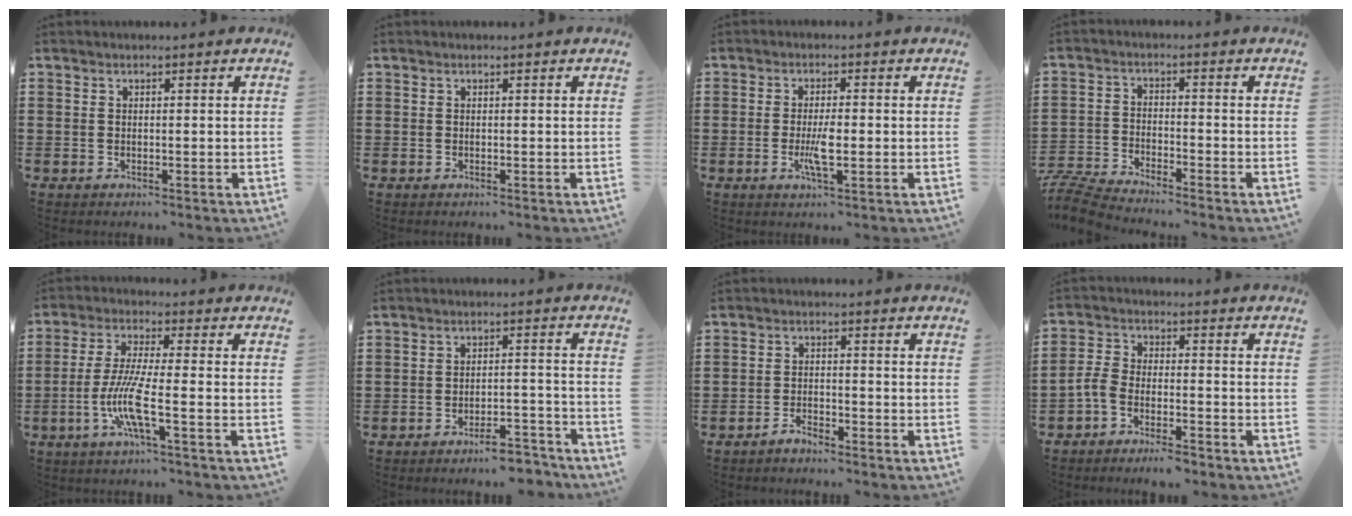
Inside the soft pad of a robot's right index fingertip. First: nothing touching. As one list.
[{"total": 0.0}, {"total": 3.8, "force": [-0.8, 0.8, 3.7], "torque": [-0.079, -0.005, -0.019]}, {"total": 5.5, "force": [-5.5, 0.1, 0.9], "torque": [-0.041, -0.006, -0.115]}, {"total": 8.3, "force": [-2.8, 0.8, 7.8], "torque": [-0.170, -0.017, -0.060]}, {"total": 5.1, "force": [-4.7, 0.5, 1.8], "torque": [-0.030, 0.002, -0.091]}, {"total": 2.0, "force": [-2.0, 0.2, 0.2], "torque": [-0.009, 0.005, -0.041]}, {"total": 4.3, "force": [-3.7, 1.2, 1.7], "torque": [-0.047, 0.004, -0.079]}]